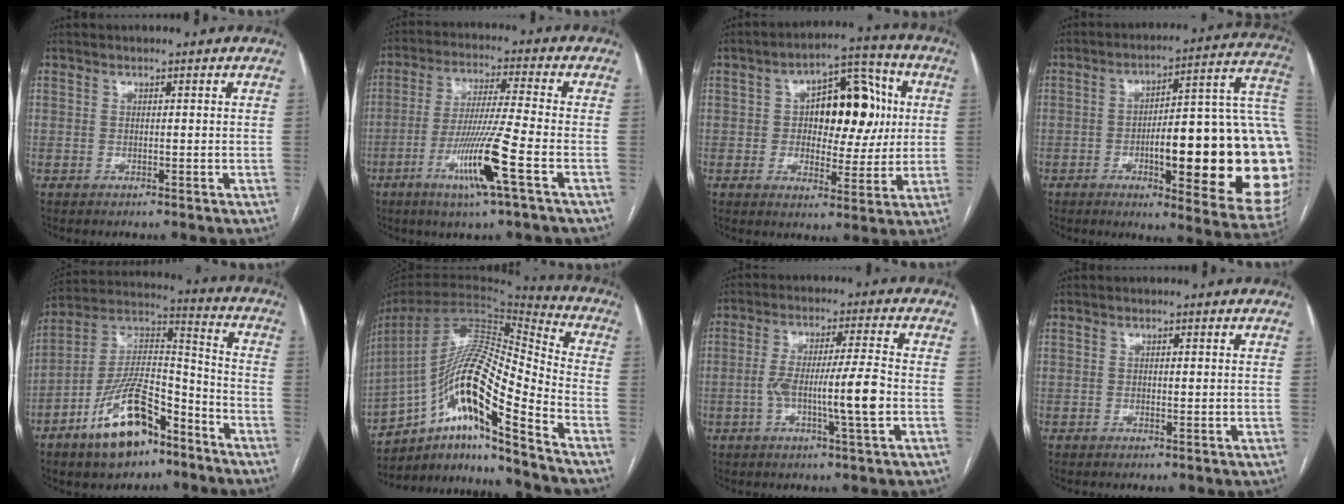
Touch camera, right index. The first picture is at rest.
{"total": 11.5, "force": [-4.8, -0.9, 10.4], "torque": [-0.205, -0.018, -0.091]}
{"total": 13.6, "force": [2.0, 6.9, 11.6], "torque": [-0.155, 0.035, 0.034]}
{"total": 28.5, "force": [-3.5, 5.5, 27.8], "torque": [-0.275, 0.024, -0.041]}
{"total": 16.3, "force": [-9.9, 6.2, 11.5], "torque": [-0.220, 0.016, -0.171]}
{"total": 20.2, "force": [-11.4, 2.0, 16.6], "torque": [-0.315, 0.009, -0.203]}
{"total": 9.5, "force": [-2.1, 0.0, 9.2], "torque": [-0.167, 0.004, -0.038]}
{"total": 0.7, "force": [0.1, 0.2, 0.7], "torque": [-0.011, 0.000, 0.001]}